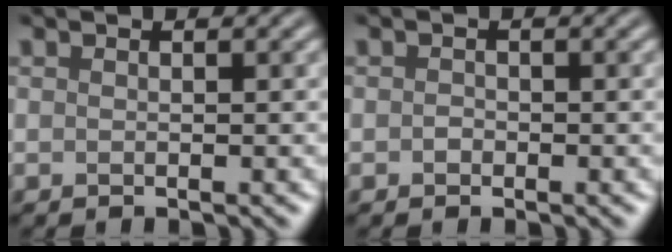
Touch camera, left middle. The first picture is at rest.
{"total": 0.6, "force": [-0.2, 0.5, 0.2], "torque": [-0.002, -0.004, -0.005]}